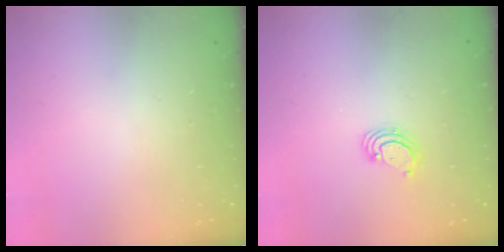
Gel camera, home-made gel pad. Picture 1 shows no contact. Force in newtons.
{"total": 3.5, "press": 3.5, "slide": 0.1}